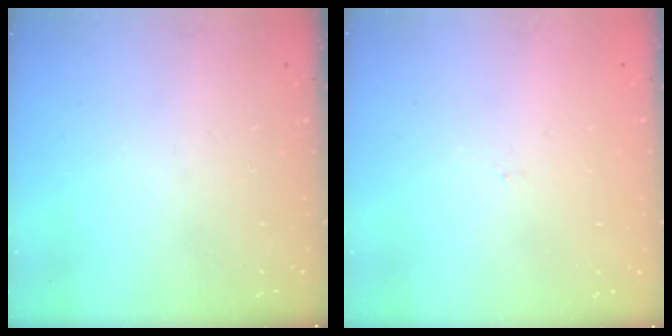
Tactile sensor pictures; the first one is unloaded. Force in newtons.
{"total": 0.0}